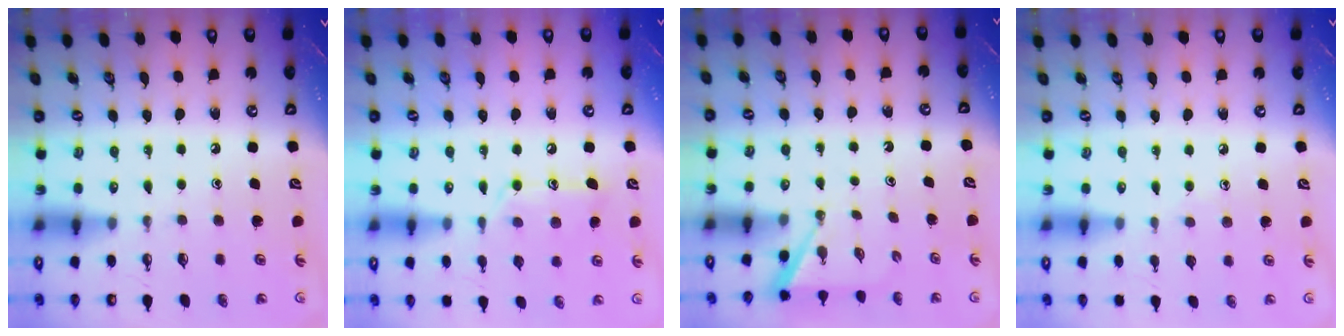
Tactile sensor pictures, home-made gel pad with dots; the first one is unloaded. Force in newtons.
{"total": 13.1, "press": 13.1, "slide": 1.0}
{"total": 2.3, "press": 2.3, "slide": 0.3}
{"total": 5.2, "press": 5.2, "slide": 0.3}